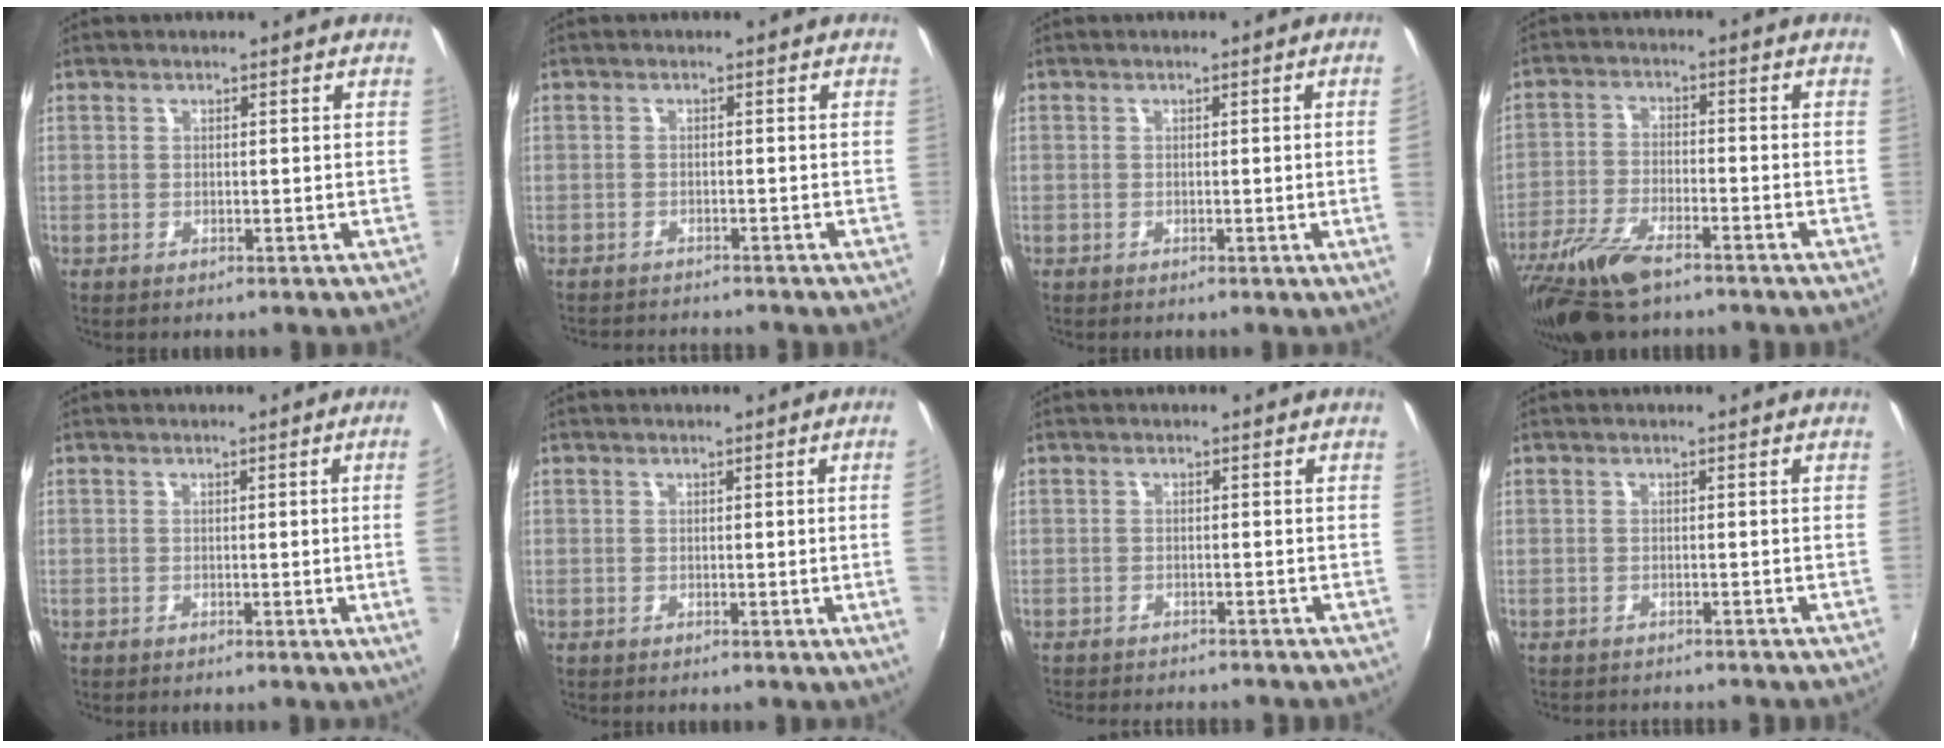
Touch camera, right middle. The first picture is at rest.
{"total": 5.3, "force": [-5.0, 0.6, 1.4], "torque": [-0.040, -0.011, -0.076]}
{"total": 2.2, "force": [-0.1, -1.3, 1.8], "torque": [-0.024, -0.012, 0.004]}
{"total": 12.0, "force": [-8.9, 3.8, 7.2], "torque": [-0.167, -0.030, -0.174]}
{"total": 4.1, "force": [-0.1, -1.9, 3.7], "torque": [-0.059, -0.010, 0.004]}
{"total": 2.9, "force": [0.0, -1.7, 2.4], "torque": [-0.037, -0.012, 0.006]}
{"total": 6.3, "force": [-5.8, 1.0, 2.1], "torque": [-0.054, -0.014, -0.085]}
{"total": 3.7, "force": [-3.5, 0.7, 1.0], "torque": [-0.029, -0.011, -0.050]}